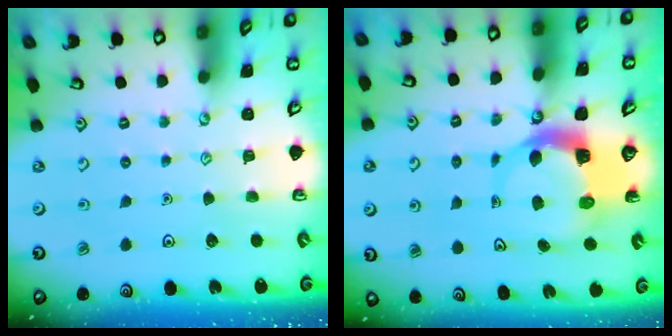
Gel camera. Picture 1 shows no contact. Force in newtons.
{"total": 6.6, "press": 6.5, "slide": 1.2}